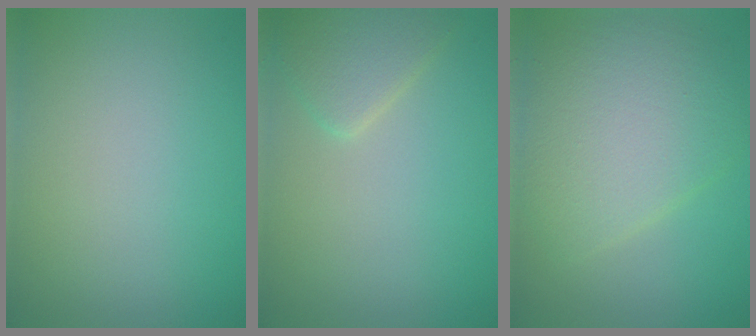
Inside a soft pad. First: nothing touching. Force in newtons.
{"total": 2.7, "press": 2.7, "slide": 0.1}
{"total": 6.7, "press": 6.7, "slide": 0.1}